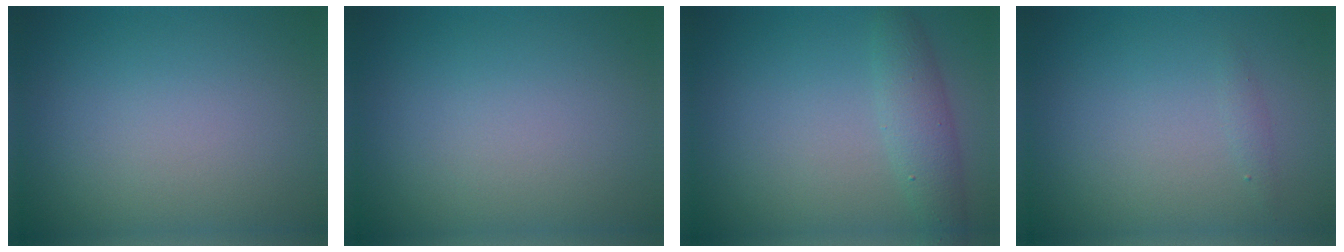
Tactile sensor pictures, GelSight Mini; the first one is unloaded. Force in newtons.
{"total": 0.0}
{"total": 2.7, "press": 2.7, "slide": 0.1}
{"total": 0.6, "press": 0.6, "slide": 0.0}